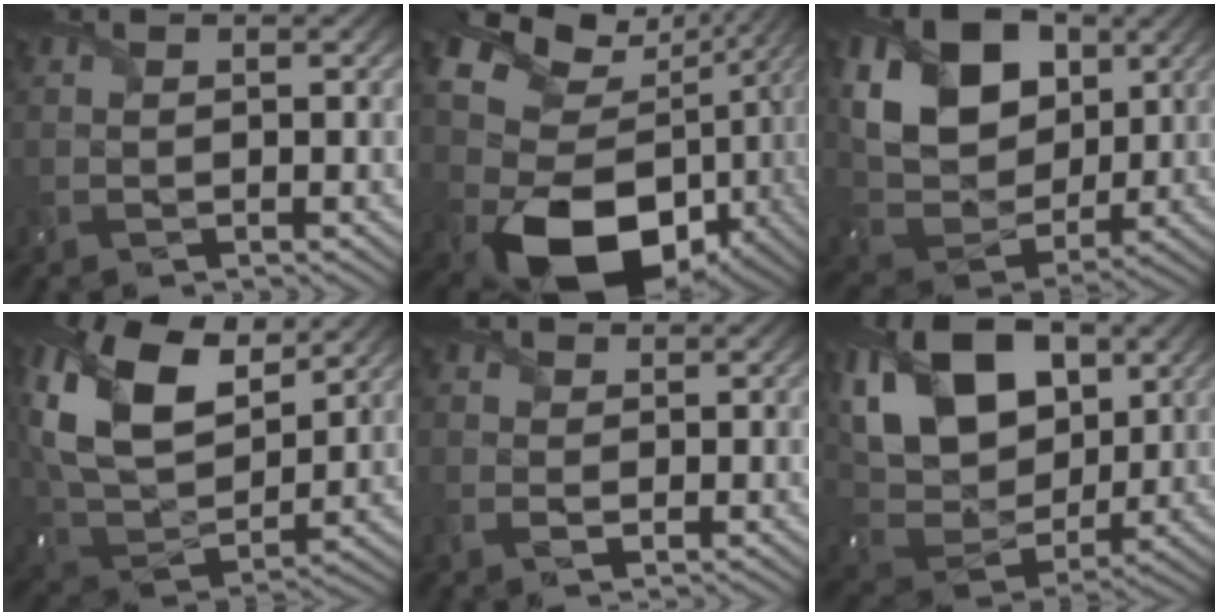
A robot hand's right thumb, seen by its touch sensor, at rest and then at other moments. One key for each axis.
{"total": 18.1, "fx": -1.4, "fy": 13.7, "fz": 11.8, "tx": -0.231, "ty": -0.049, "tz": 0.012}
{"total": 12.8, "fx": 4.4, "fy": 8.9, "fz": 8.0, "tx": -0.183, "ty": -0.003, "tz": 0.079}
{"total": 17.8, "fx": 8.2, "fy": 10.5, "fz": 11.8, "tx": -0.282, "ty": 0.029, "tz": 0.154}
{"total": 2.1, "fx": 0.6, "fy": 1.7, "fz": 1.1, "tx": -0.029, "ty": -0.001, "tz": 0.010}
{"total": 15.5, "fx": 5.9, "fy": 9.9, "fz": 10.3, "tx": -0.236, "ty": 0.020, "tz": 0.108}